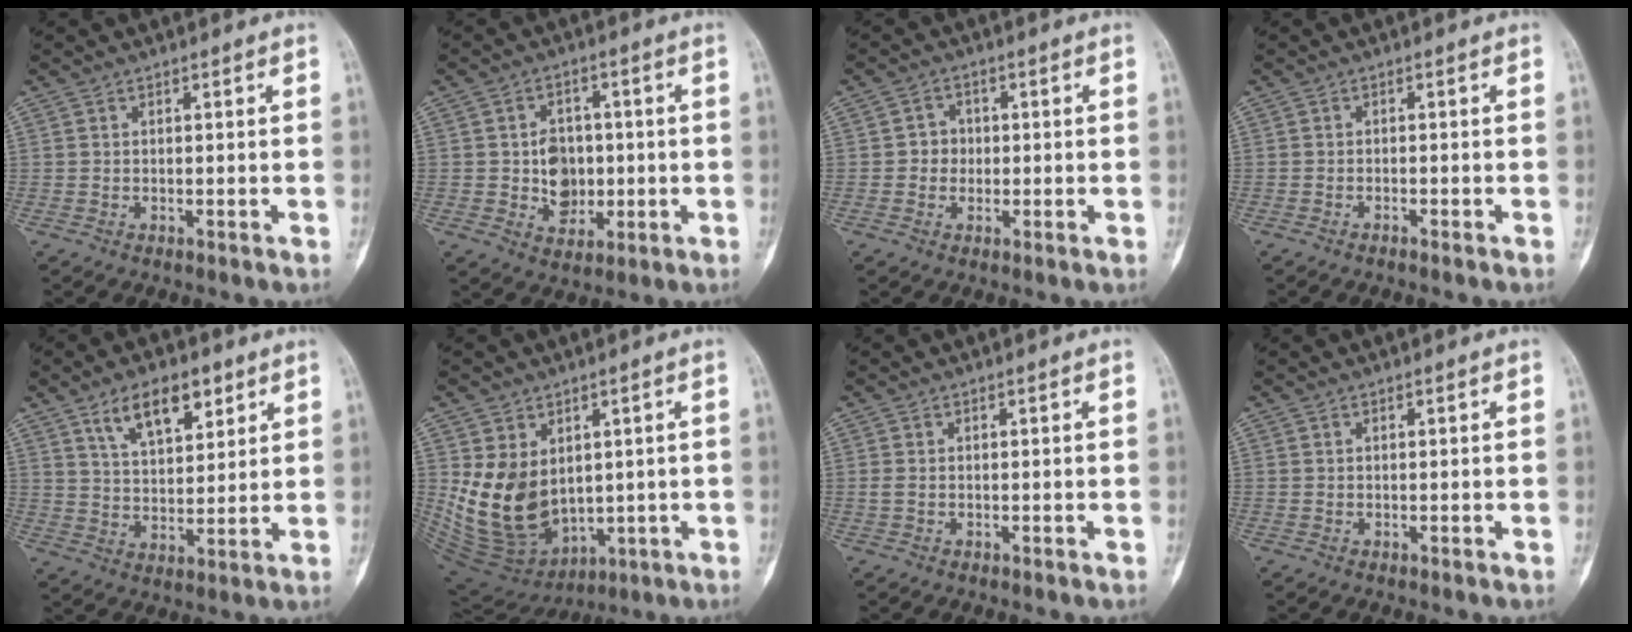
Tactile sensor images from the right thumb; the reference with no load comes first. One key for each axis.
{"total": 7.5, "fx": -0.4, "fy": 6.2, "fz": 4.3, "tx": -0.031, "ty": 0.006, "tz": -0.002}
{"total": 3.3, "fx": -0.2, "fy": 3.1, "fz": 1.2, "tx": 0.010, "ty": 0.009, "tz": -0.011}
{"total": 0.9, "fx": -0.8, "fy": 0.1, "fz": 0.4, "tx": -0.016, "ty": 0.008, "tz": -0.011}
{"total": 11.0, "fx": 6.3, "fy": 5.3, "fz": 7.3, "tx": -0.102, "ty": -0.029, "tz": 0.114}
{"total": 14.9, "fx": 1.7, "fy": 10.9, "fz": 10.1, "tx": -0.148, "ty": -0.021, "tz": 0.067}
{"total": 0.7, "fx": -0.1, "fy": 0.4, "fz": 0.6, "tx": -0.018, "ty": -0.001, "tz": -0.001}
{"total": 0.0}